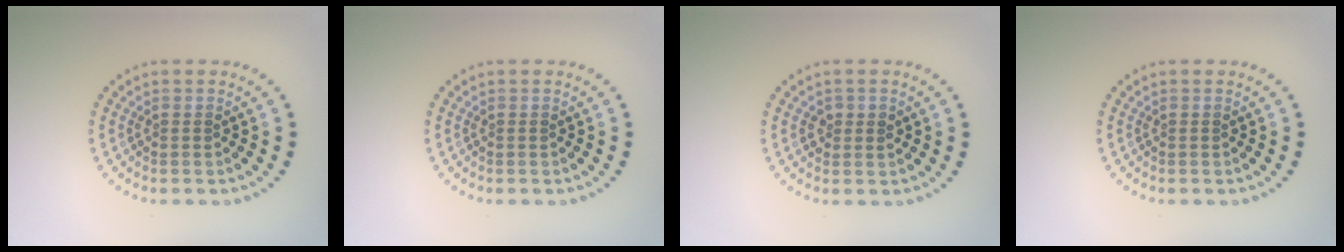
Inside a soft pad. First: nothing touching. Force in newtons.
{"total": 0.0}
{"total": 1.5, "press": 1.4, "slide": 0.3}
{"total": 0.0}